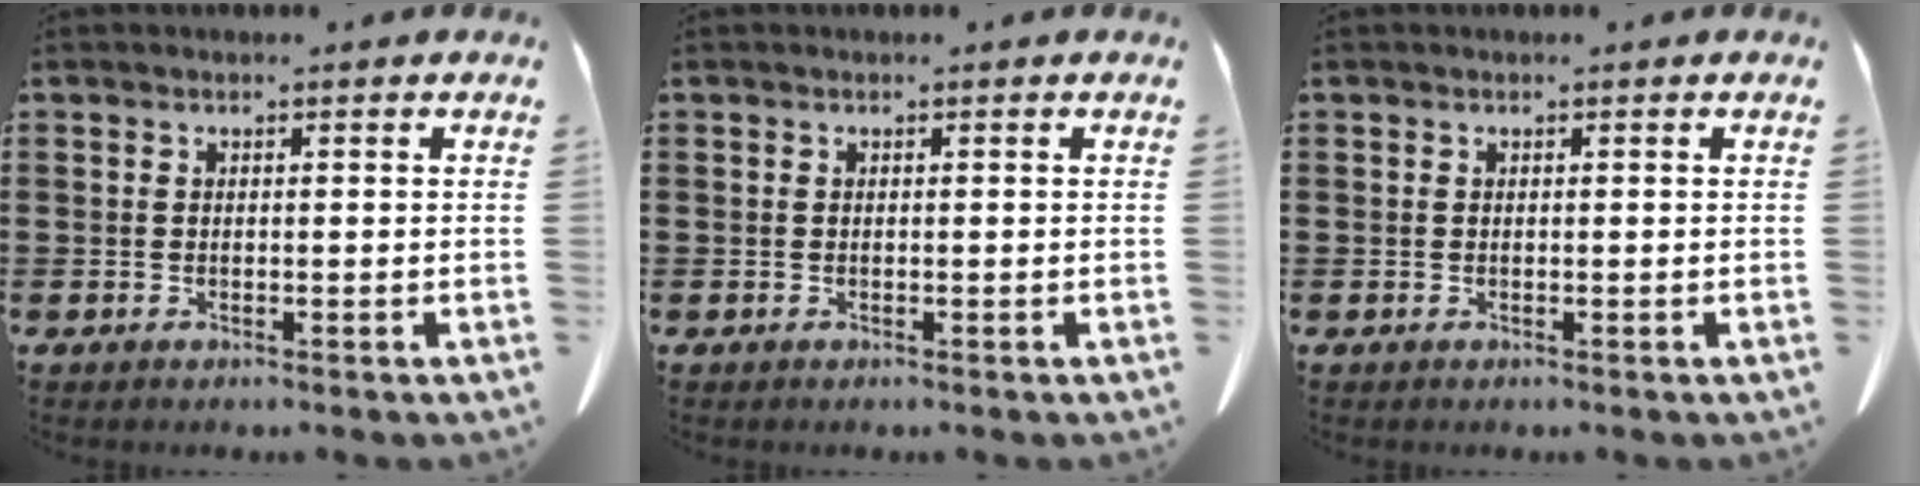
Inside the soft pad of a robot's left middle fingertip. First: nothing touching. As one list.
[{"total": 0.0}, {"total": 0.0}]